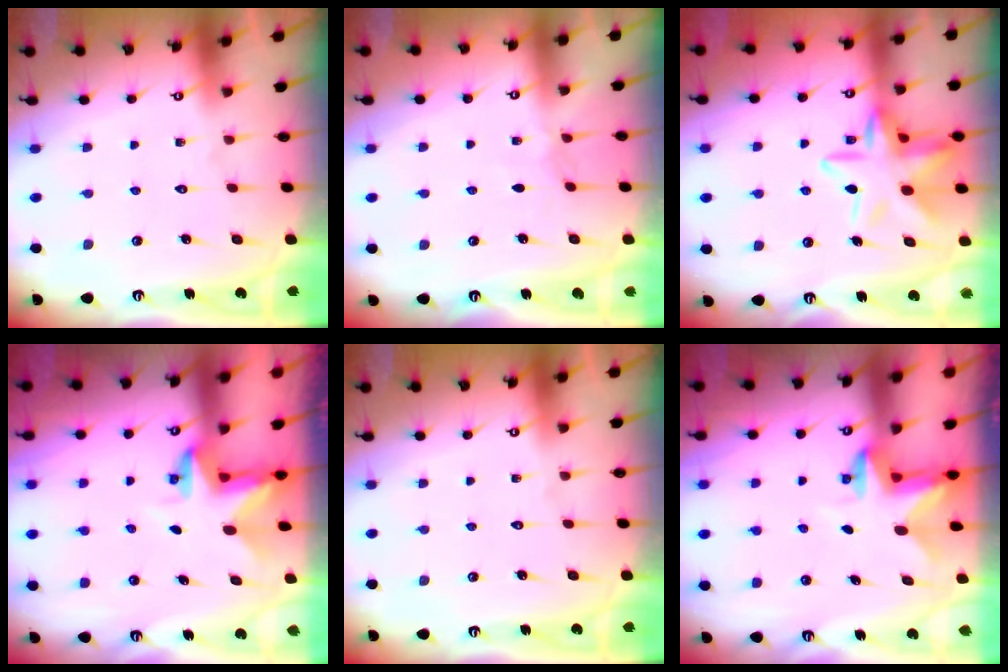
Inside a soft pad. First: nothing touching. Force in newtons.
{"total": 2.8, "press": 2.8, "slide": 0.4}
{"total": 14.5, "press": 14.5, "slide": 0.9}
{"total": 3.0, "press": 3.0, "slide": 0.2}
{"total": 0.0}
{"total": 2.8, "press": 2.7, "slide": 0.5}